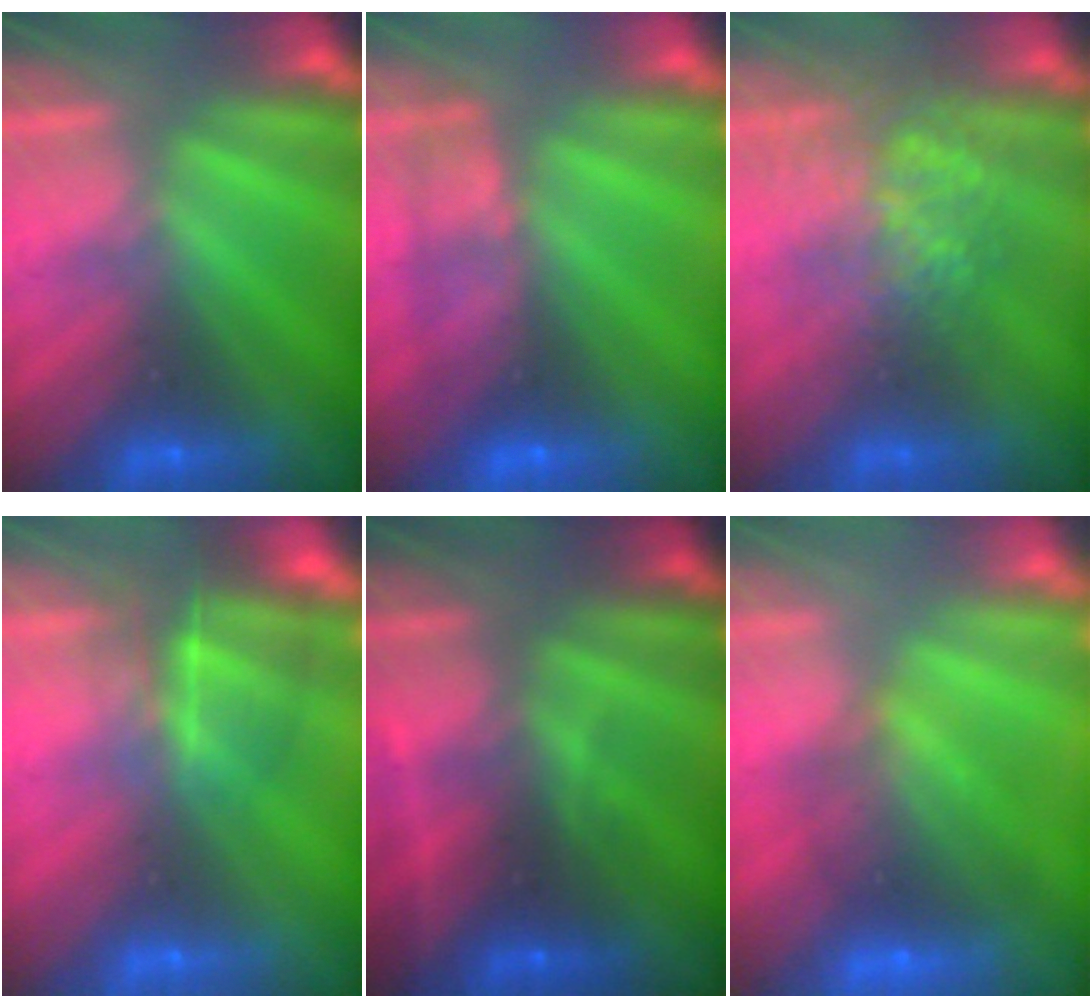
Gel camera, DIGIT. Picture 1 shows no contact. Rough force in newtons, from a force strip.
{"total": 2.4}
{"total": 3.7}
{"total": 5.0}
{"total": 2.4}
{"total": 7.1}